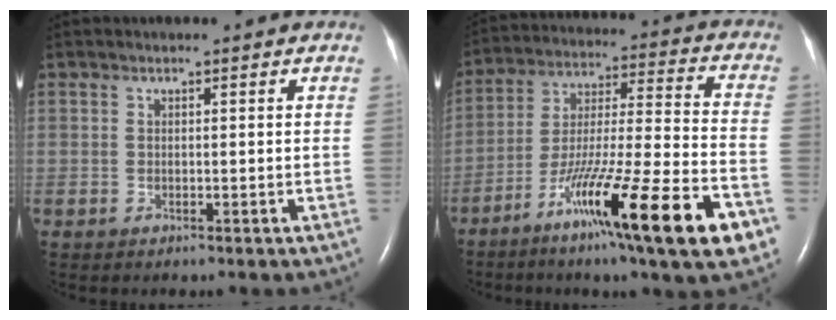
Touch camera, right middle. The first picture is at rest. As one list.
[{"total": 22.8, "force": [-11.8, 0.9, 19.5], "torque": [-0.291, -0.043, -0.197]}]